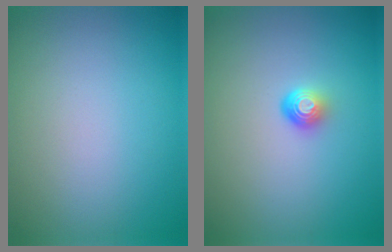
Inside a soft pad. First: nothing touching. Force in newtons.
{"total": 1.7, "press": 1.1, "slide": 1.3}